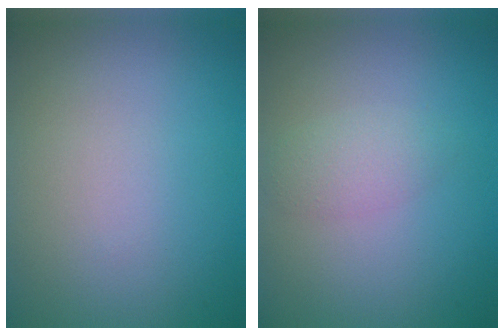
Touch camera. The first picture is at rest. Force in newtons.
{"total": 1.8, "press": 1.8, "slide": 0.0}